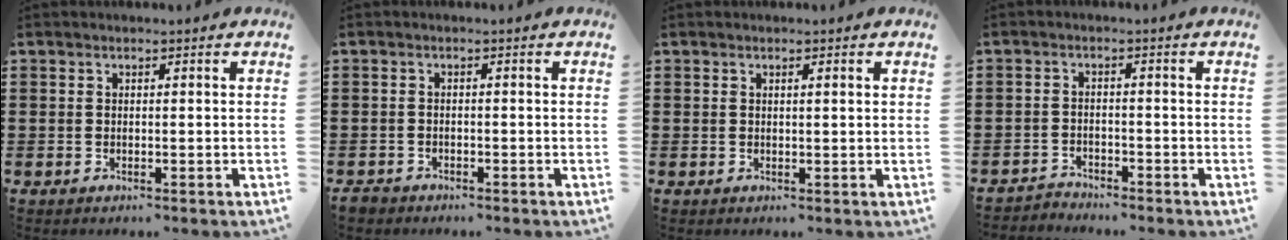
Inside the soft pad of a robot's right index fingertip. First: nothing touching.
{"total": 1.3, "force": [-1.2, 0.6, 0.0], "torque": [-0.012, 0.000, -0.029]}
{"total": 0.7, "force": [0.3, 0.0, 0.7], "torque": [-0.012, 0.001, 0.005]}
{"total": 2.2, "force": [-2.2, 0.3, -0.2], "torque": [-0.004, 0.003, -0.049]}